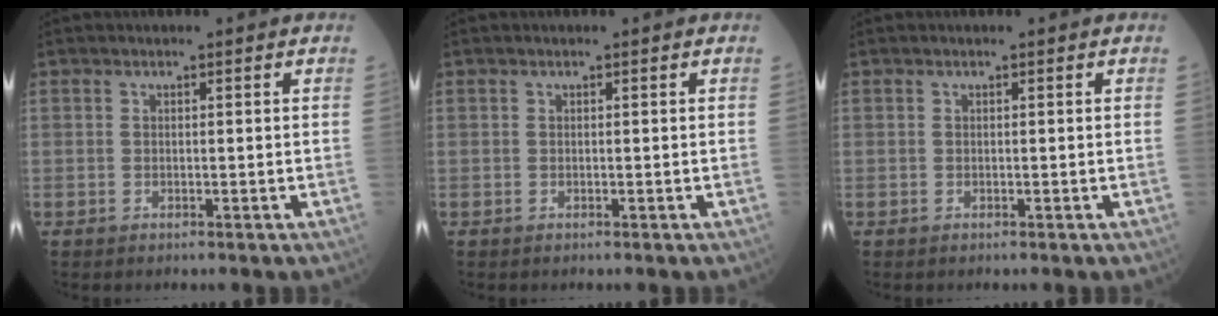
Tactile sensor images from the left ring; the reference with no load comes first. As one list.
[{"total": 0.0}, {"total": 0.0}]